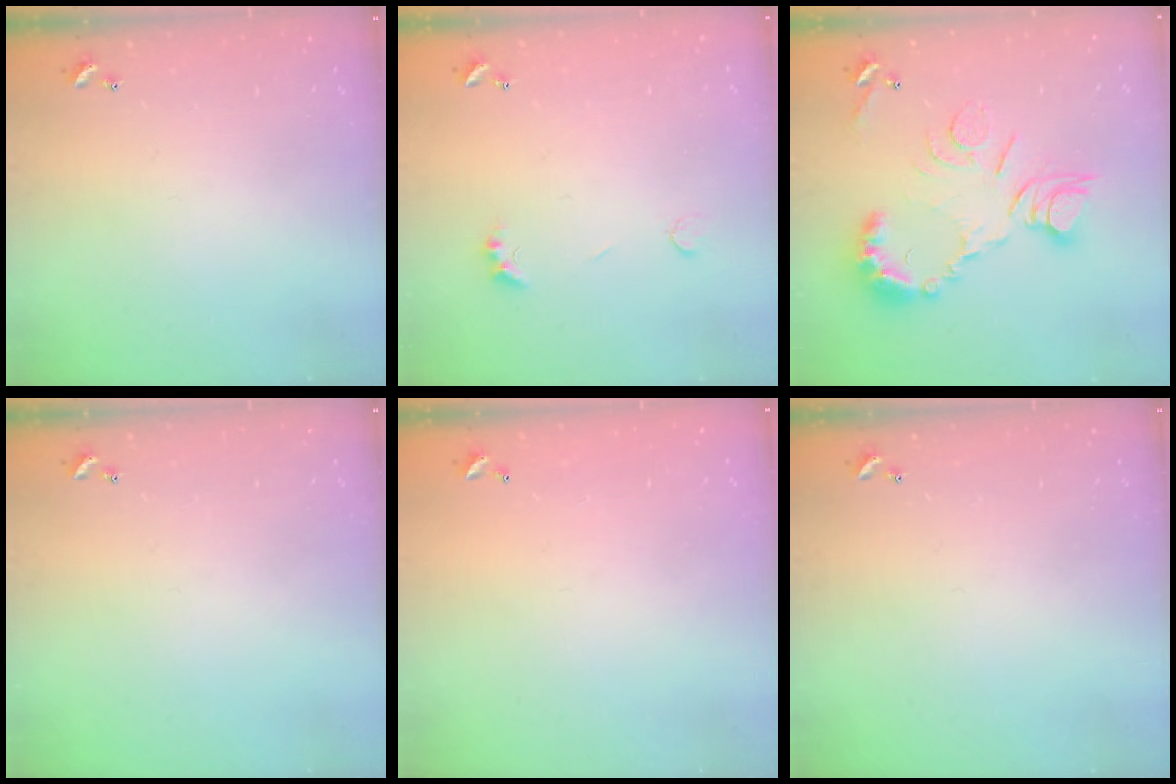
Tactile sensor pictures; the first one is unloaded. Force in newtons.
{"total": 2.2, "press": 2.1, "slide": 0.6}
{"total": 15.7, "press": 15.6, "slide": 1.9}
{"total": 0.0}
{"total": 2.8, "press": 2.8, "slide": 0.1}
{"total": 0.0}